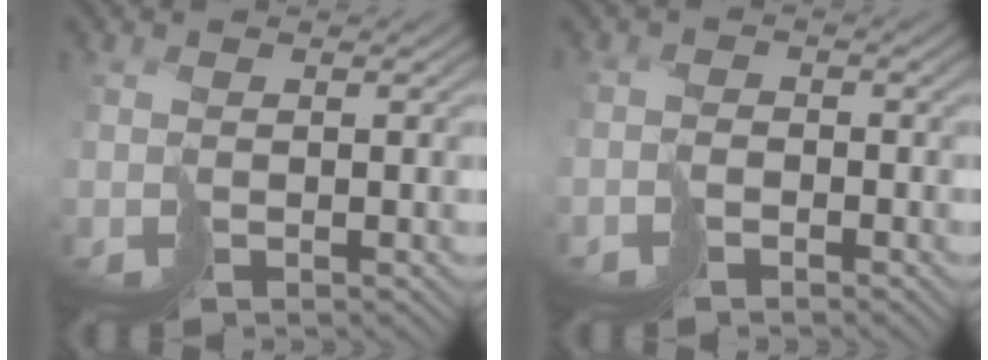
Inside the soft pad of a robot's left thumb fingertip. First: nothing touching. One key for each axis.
{"total": 1.8, "fx": -1.7, "fy": 0.6, "fz": 0.0, "tx": 0.012, "ty": 0.005, "tz": -0.036}